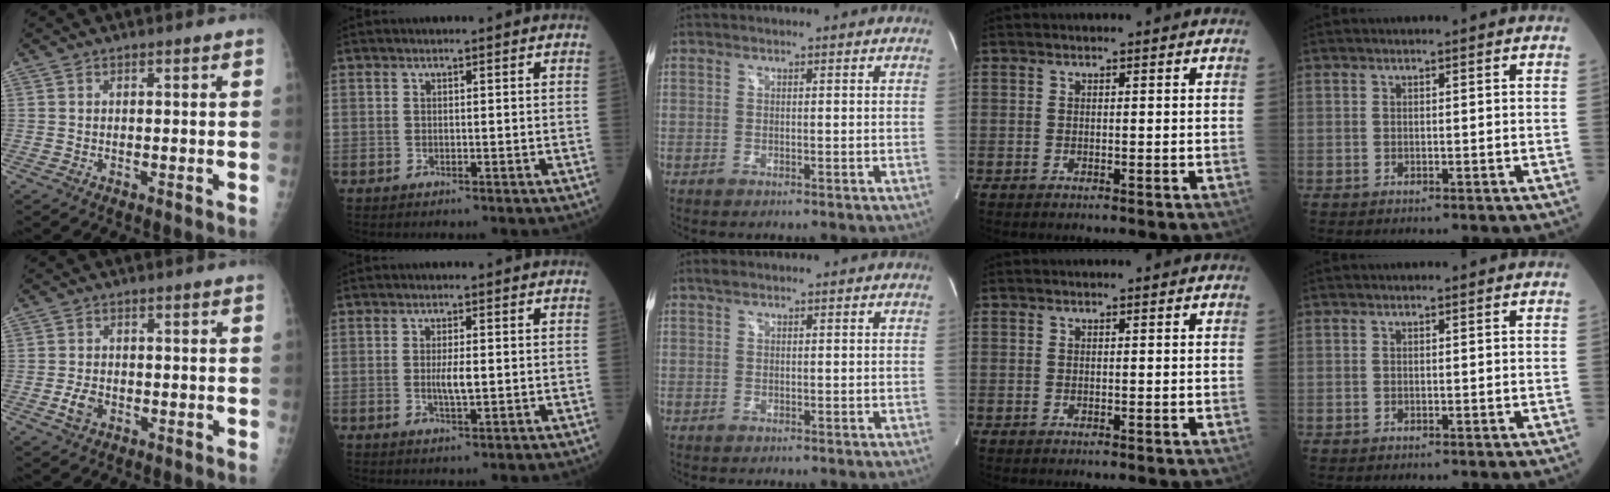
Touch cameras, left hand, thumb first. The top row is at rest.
{"thumb": {"total": 3.1, "force": [-1.2, 2.1, 1.9], "torque": [-0.034, 0.008, -0.021]}, "index": {"total": 2.6, "force": [0.0, 0.4, 2.6], "torque": [-0.053, -0.005, 0.001]}, "middle": {"total": 0.7, "force": [0.6, 0.3, 0.3], "torque": [-0.006, 0.009, 0.010]}}